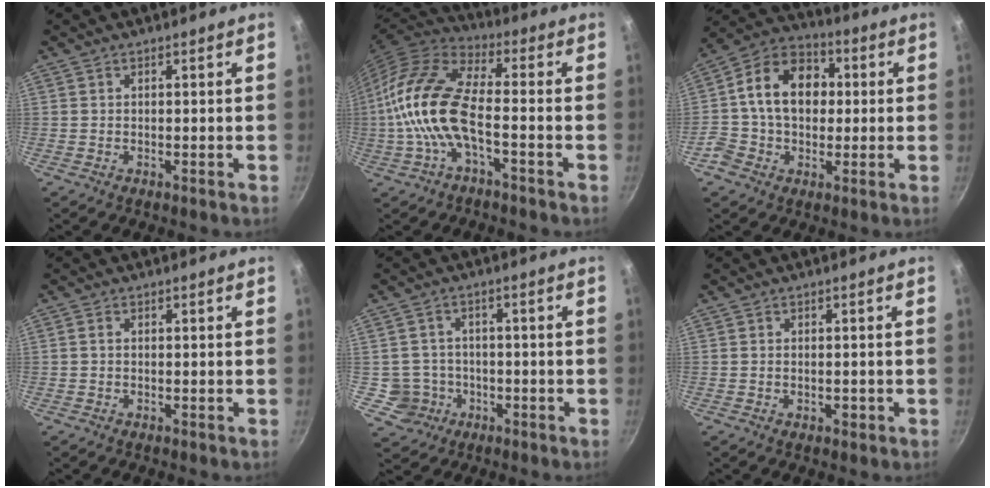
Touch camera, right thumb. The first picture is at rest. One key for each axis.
{"total": 15.3, "fx": -3.2, "fy": 6.6, "fz": 13.5, "tx": -0.272, "ty": 0.036, "tz": -0.079}
{"total": 14.6, "fx": 0.8, "fy": 11.4, "fz": 9.1, "tx": -0.122, "ty": 0.030, "tz": -0.007}
{"total": 0.8, "fx": 0.0, "fy": 0.6, "fz": 0.6, "tx": -0.011, "ty": 0.004, "tz": -0.001}
{"total": 5.7, "fx": -1.6, "fy": 5.4, "fz": 0.3, "tx": 0.019, "ty": 0.026, "tz": -0.018}
{"total": 1.4, "fx": -0.4, "fy": 0.9, "fz": 1.0, "tx": -0.013, "ty": 0.001, "tz": -0.007}